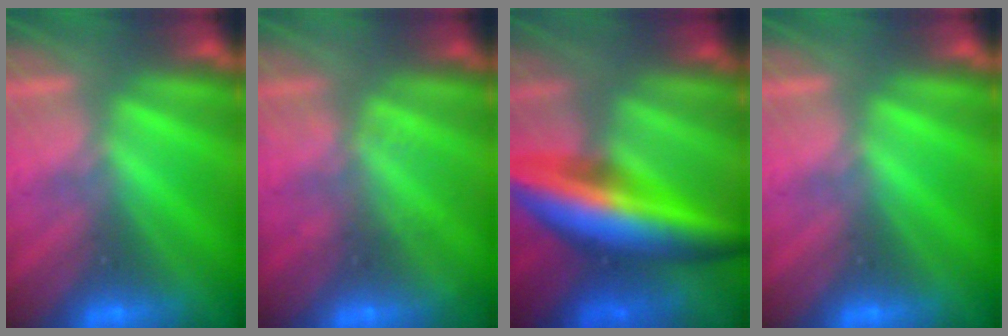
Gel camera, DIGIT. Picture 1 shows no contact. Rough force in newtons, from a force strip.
{"total": 1.9}
{"total": 7.0}
{"total": 0.0}